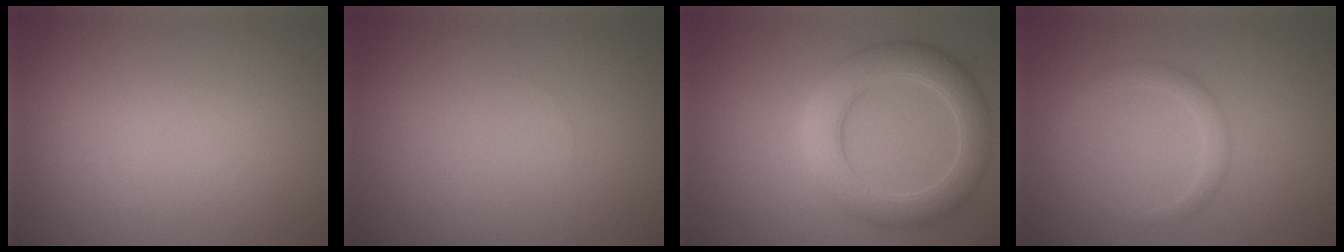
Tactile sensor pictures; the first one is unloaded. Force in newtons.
{"total": 0.0}
{"total": 5.6, "press": 5.5, "slide": 0.3}
{"total": 1.6, "press": 1.6, "slide": 0.1}